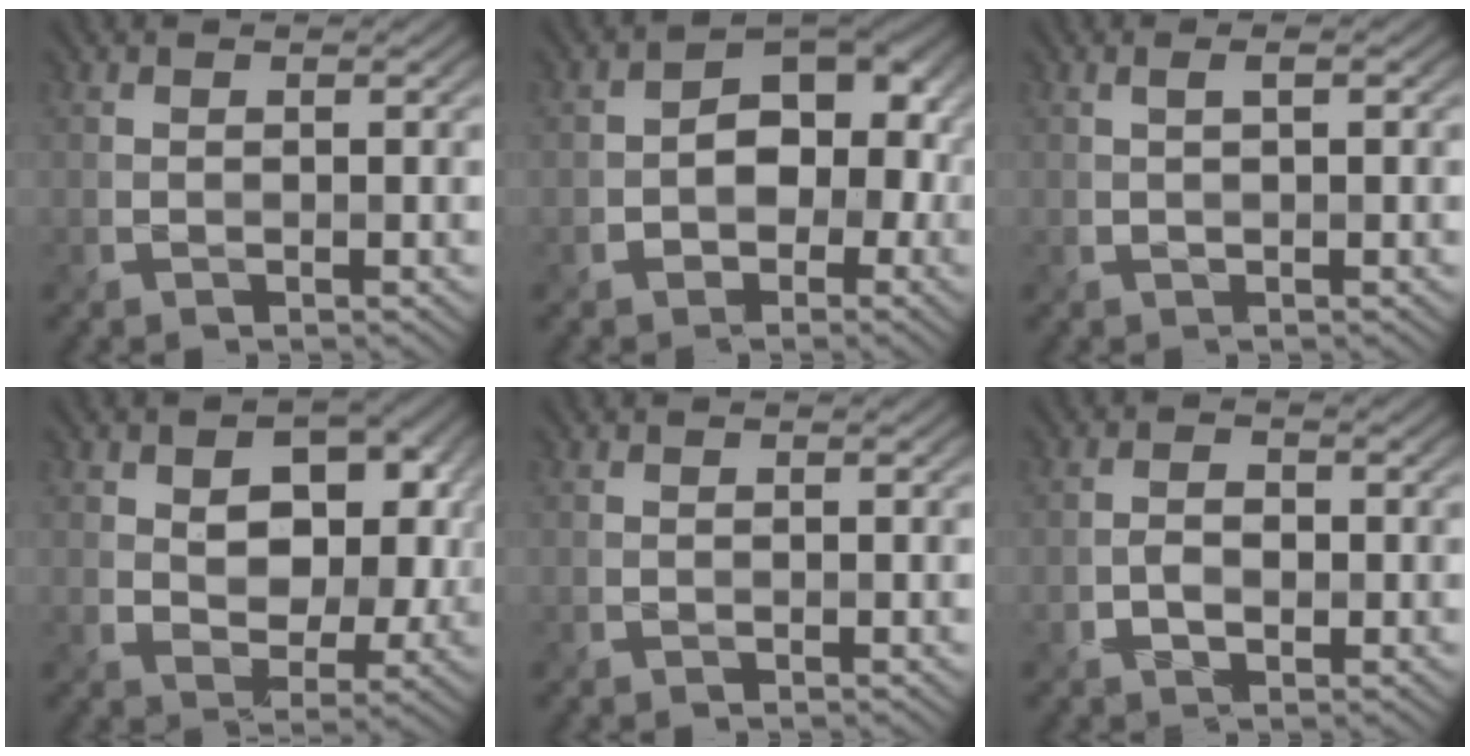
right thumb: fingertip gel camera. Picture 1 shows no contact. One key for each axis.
{"total": 6.9, "fx": -1.2, "fy": 5.1, "fz": 4.5, "tx": -0.049, "ty": 0.005, "tz": -0.029}
{"total": 1.3, "fx": 0.4, "fy": 0.2, "fz": 1.2, "tx": -0.021, "ty": 0.000, "tz": 0.008}
{"total": 10.0, "fx": 2.0, "fy": 7.0, "fz": 6.9, "tx": -0.105, "ty": -0.010, "tz": 0.030}
{"total": 0.0}
{"total": 2.0, "fx": -0.8, "fy": 1.3, "fz": 1.2, "tx": -0.019, "ty": -0.003, "tz": -0.017}